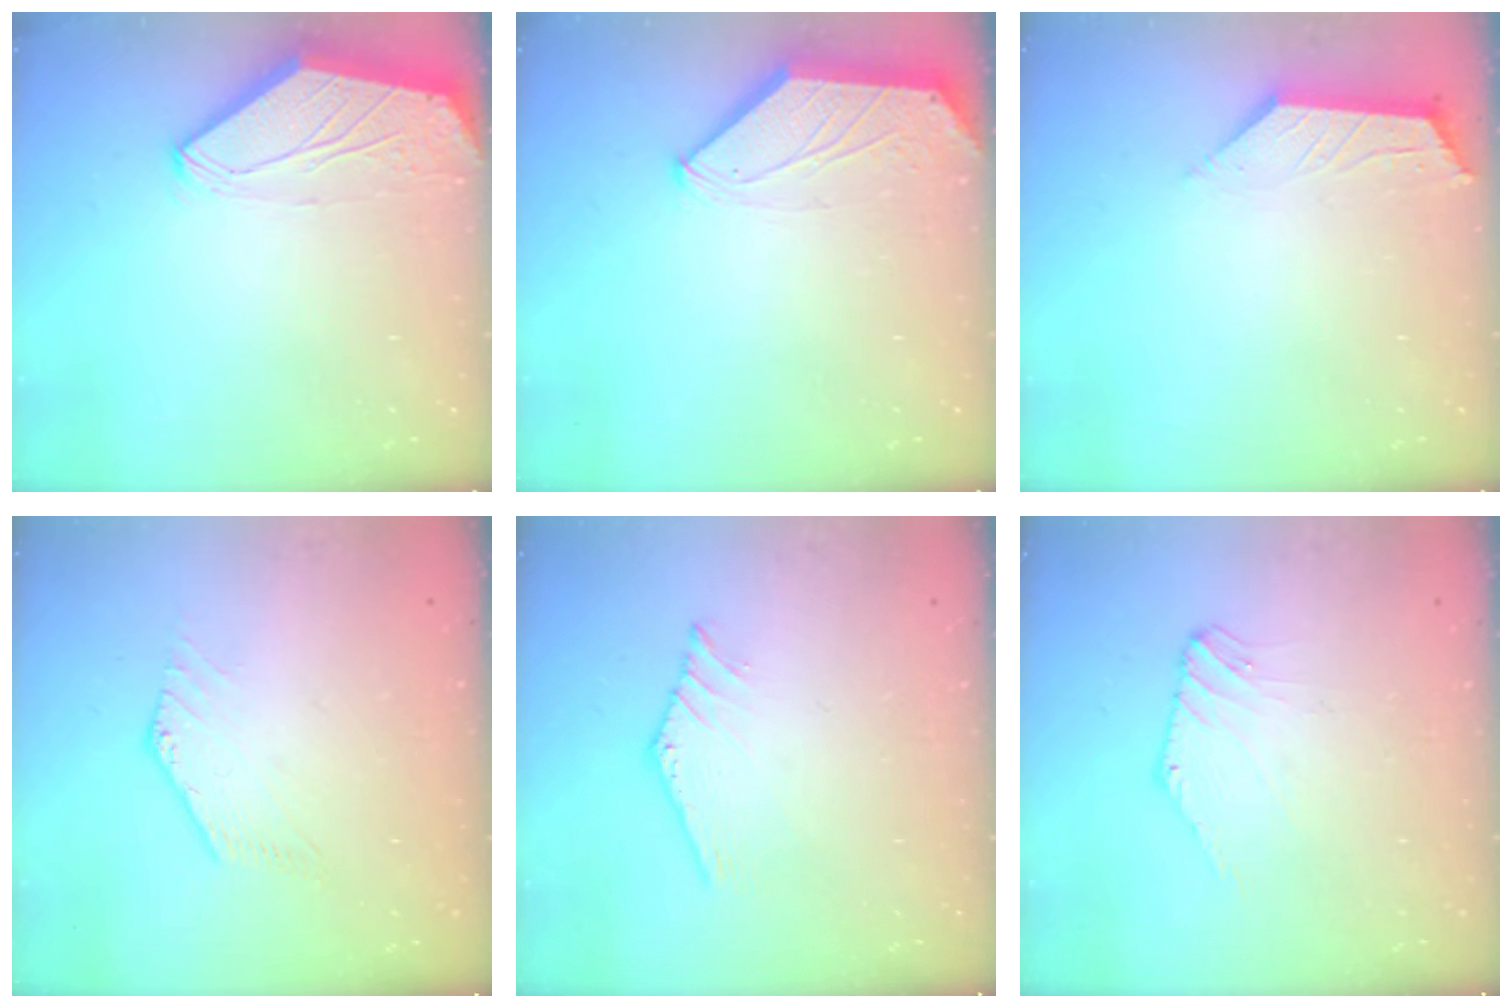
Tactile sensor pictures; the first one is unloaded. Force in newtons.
{"total": 0.7, "press": 0.6, "slide": 0.4}
{"total": 2.7, "press": 2.7, "slide": 0.5}
{"total": 0.5, "press": 0.5, "slide": 0.2}
{"total": 0.0}
{"total": 2.0, "press": 2.0, "slide": 0.5}